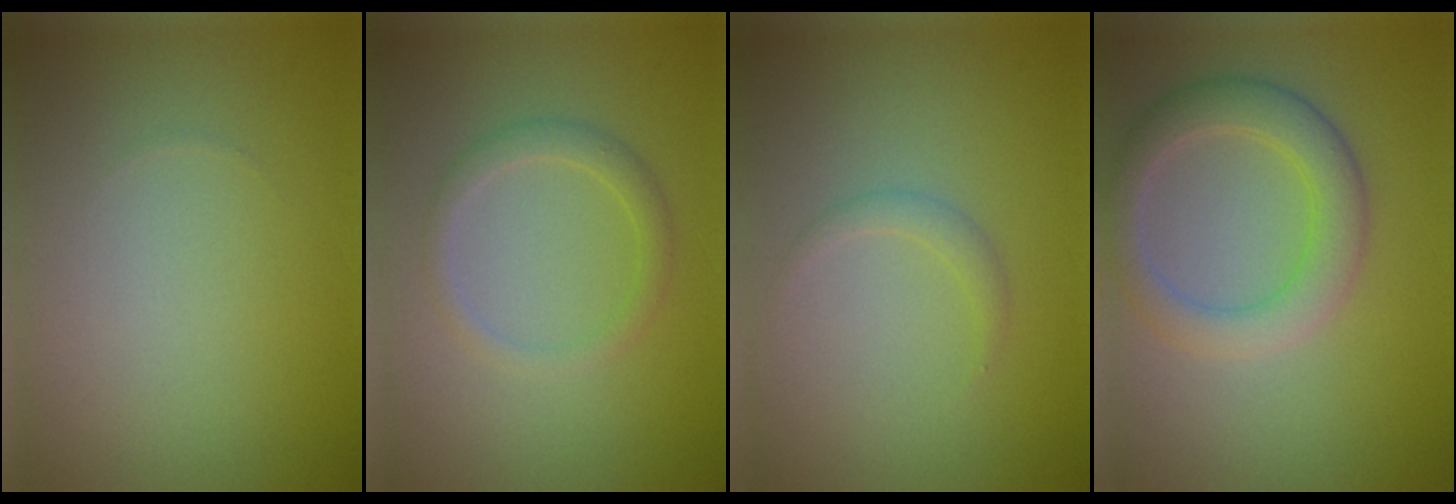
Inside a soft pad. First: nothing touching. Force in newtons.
{"total": 2.0, "press": 2.0, "slide": 0.2}
{"total": 1.0, "press": 1.0, "slide": 0.1}
{"total": 4.1, "press": 4.1, "slide": 0.1}